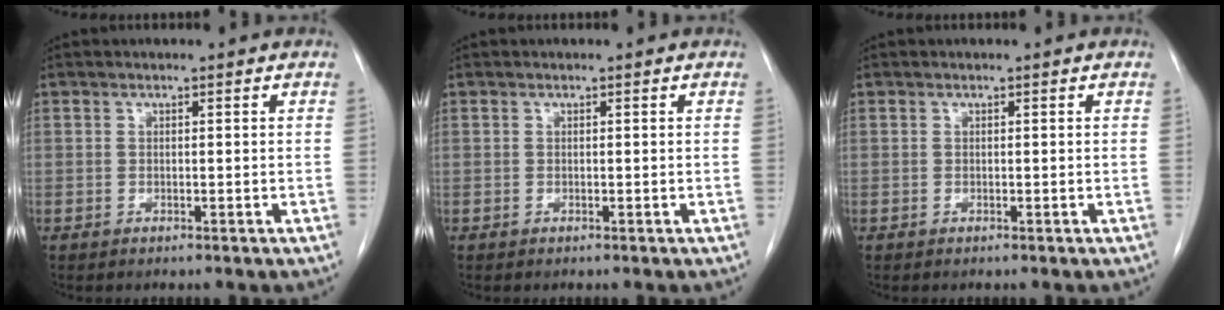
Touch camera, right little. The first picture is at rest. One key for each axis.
{"total": 0.0}
{"total": 0.0}